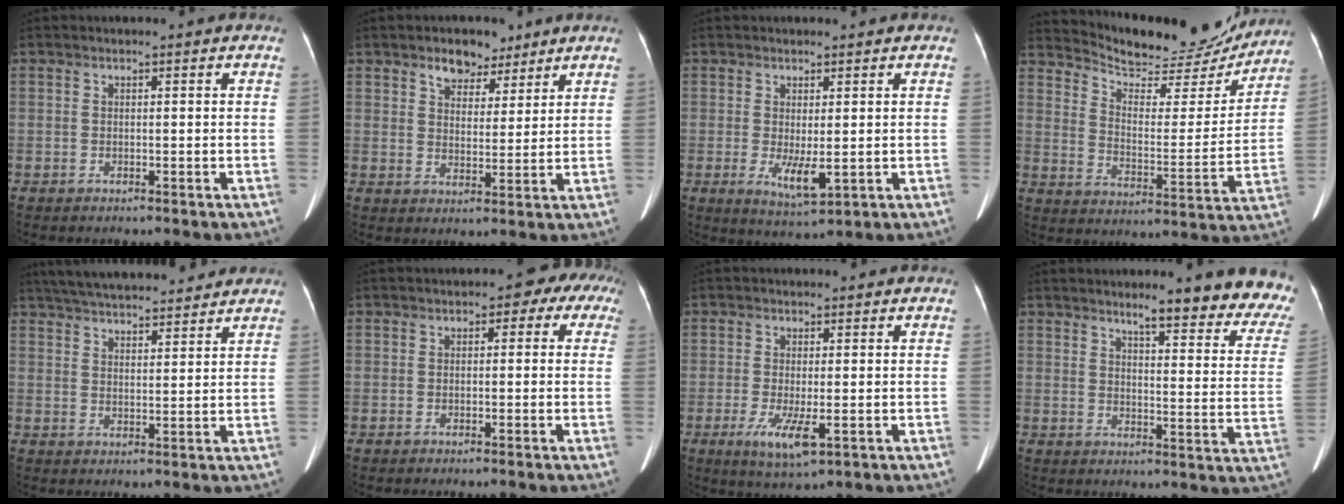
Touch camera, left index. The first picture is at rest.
{"total": 5.9, "force": [4.3, 3.3, 2.4], "torque": [-0.037, 0.010, 0.072]}
{"total": 4.5, "force": [0.0, 1.3, 4.3], "torque": [-0.078, -0.013, 0.010]}
{"total": 18.3, "force": [17.3, 4.1, 4.1], "torque": [-0.060, -0.022, 0.239]}
{"total": 16.4, "force": [14.7, 3.2, 6.4], "torque": [-0.111, 0.040, 0.220]}
{"total": 4.2, "force": [1.0, 2.9, 2.9], "torque": [-0.014, 0.030, -0.001]}
{"total": 5.2, "force": [-1.5, 1.4, 4.8], "torque": [-0.090, -0.012, -0.020]}
{"total": 16.8, "force": [15.2, 2.0, 6.9], "torque": [-0.055, -0.063, 0.162]}